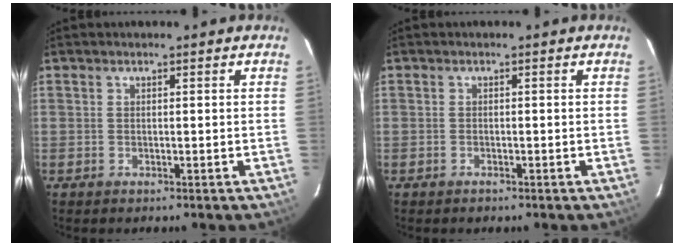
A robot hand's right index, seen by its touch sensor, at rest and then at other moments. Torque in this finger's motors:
{"motor_torque": [0.24, 0.08, 0.12, 0.03]}